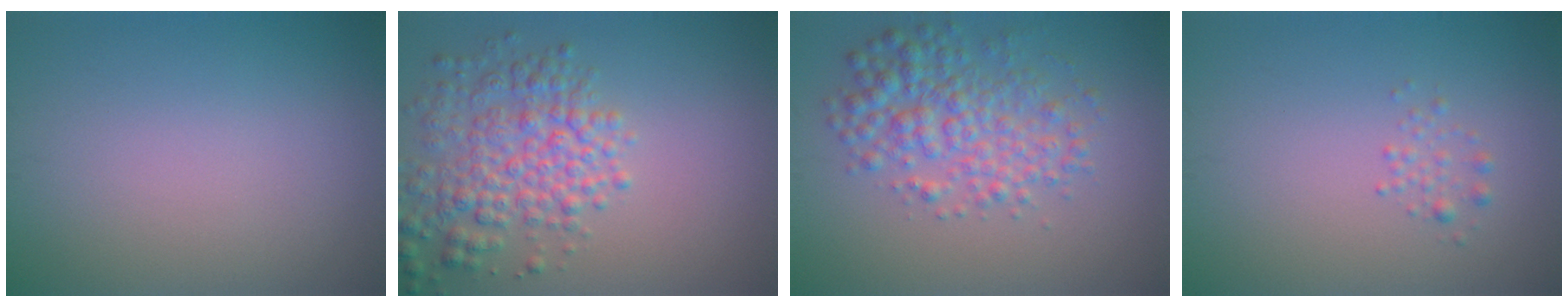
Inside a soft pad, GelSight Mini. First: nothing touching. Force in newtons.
{"total": 5.4, "press": 5.3, "slide": 0.2}
{"total": 4.8, "press": 4.8, "slide": 0.0}
{"total": 1.0, "press": 1.0, "slide": 0.0}